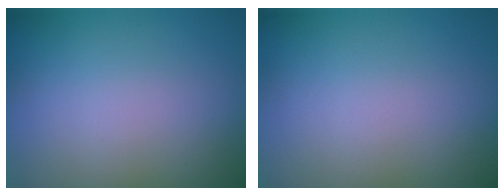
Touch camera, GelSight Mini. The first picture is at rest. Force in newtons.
{"total": 0.0}